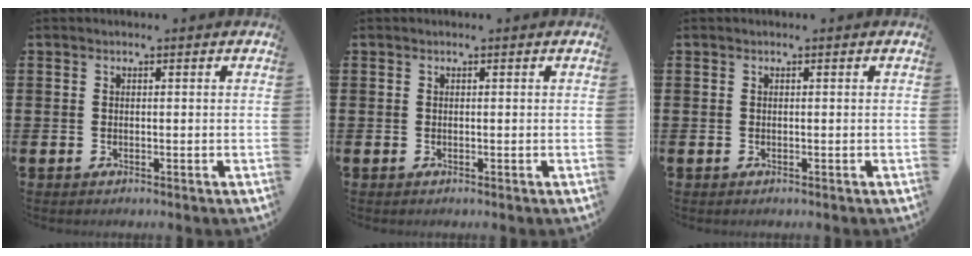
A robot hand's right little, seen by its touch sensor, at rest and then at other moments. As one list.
[{"total": 0.0}, {"total": 0.0}]